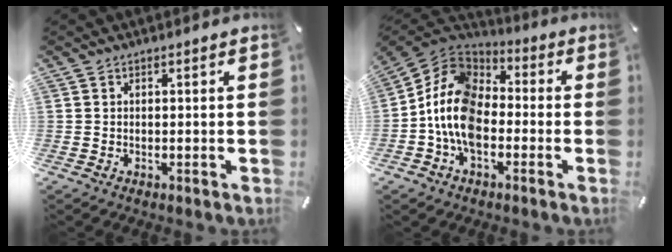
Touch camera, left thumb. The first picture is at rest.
{"total": 13.0, "force": [-4.7, 9.0, 8.1], "torque": [-0.187, 0.025, -0.095]}